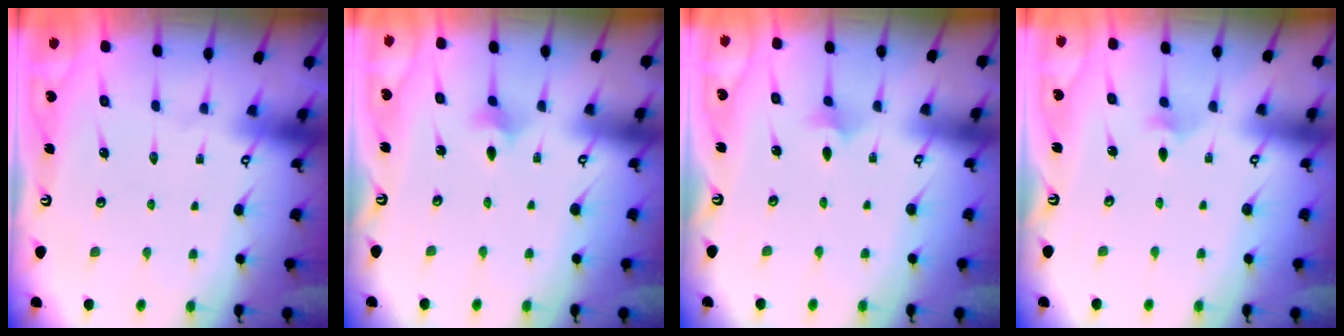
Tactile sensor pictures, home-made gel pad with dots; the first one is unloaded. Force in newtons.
{"total": 2.1, "press": 2.1, "slide": 0.5}
{"total": 3.5, "press": 3.4, "slide": 0.7}
{"total": 3.0, "press": 2.9, "slide": 0.8}